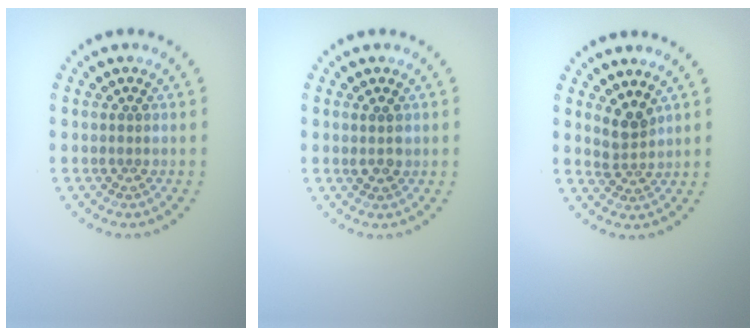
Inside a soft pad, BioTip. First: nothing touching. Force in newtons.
{"total": 1.6, "press": 1.6, "slide": 0.4}
{"total": 2.3, "press": 1.8, "slide": 1.4}